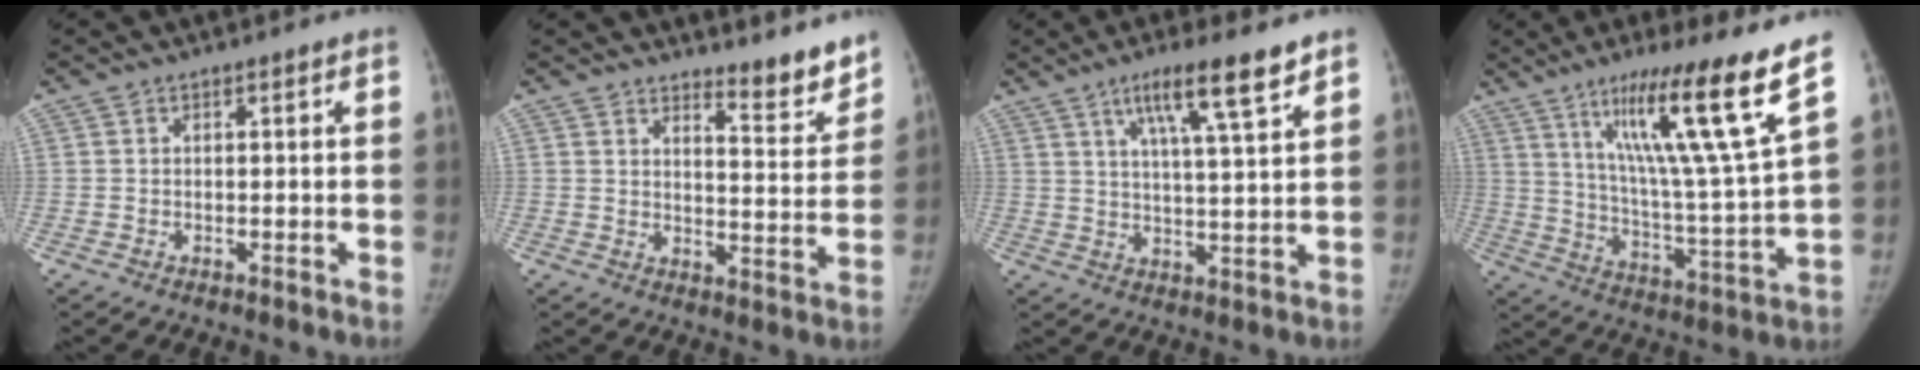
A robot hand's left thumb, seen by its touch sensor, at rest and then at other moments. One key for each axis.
{"total": 7.7, "fx": 7.1, "fy": 1.6, "fz": 2.6, "tx": -0.009, "ty": -0.071, "tz": 0.097}
{"total": 10.4, "fx": 6.4, "fy": 1.0, "fz": 8.1, "tx": -0.129, "ty": -0.029, "tz": 0.106}
{"total": 20.4, "fx": 12.0, "fy": -0.2, "fz": 16.5, "tx": -0.239, "ty": -0.065, "tz": 0.192}